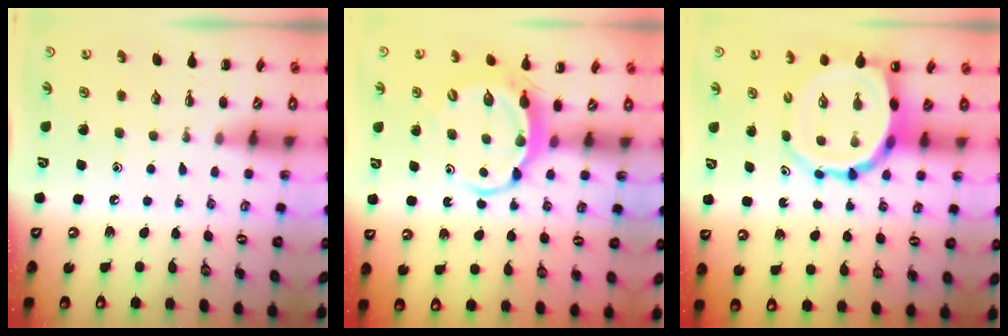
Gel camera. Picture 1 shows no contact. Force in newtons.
{"total": 6.2, "press": 6.1, "slide": 1.0}
{"total": 11.5, "press": 10.9, "slide": 3.6}